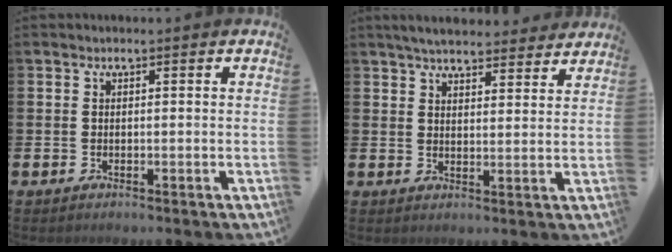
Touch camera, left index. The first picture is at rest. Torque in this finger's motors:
{"motor_torque": [1.01, -1.13, 0.71, 0.17]}